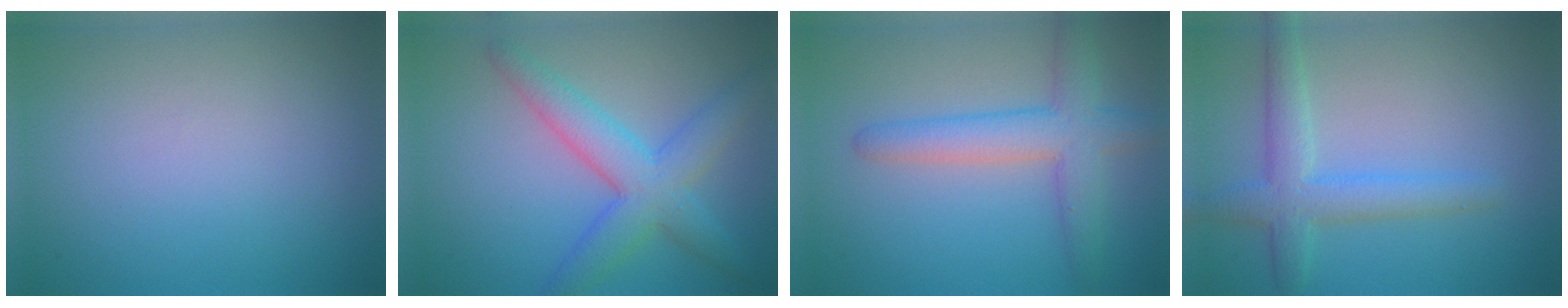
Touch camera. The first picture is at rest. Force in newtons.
{"total": 5.6, "press": 5.6, "slide": 0.1}
{"total": 4.7, "press": 4.7, "slide": 0.2}
{"total": 4.0, "press": 4.0, "slide": 0.1}